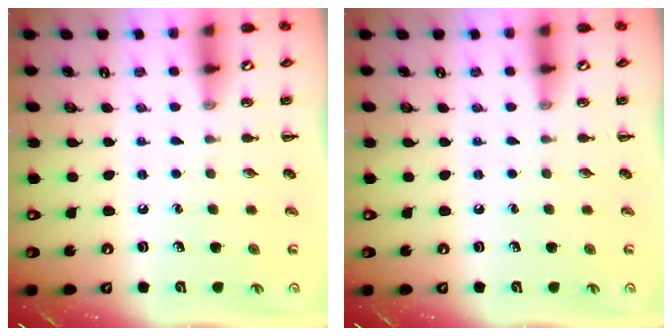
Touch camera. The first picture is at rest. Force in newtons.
{"total": 0.0}